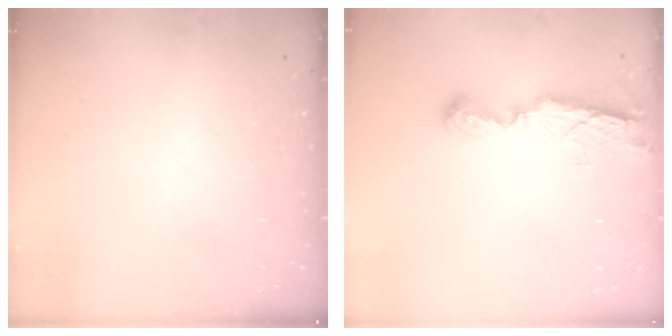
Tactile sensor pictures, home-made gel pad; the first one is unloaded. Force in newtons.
{"total": 7.5, "press": 7.5, "slide": 0.5}